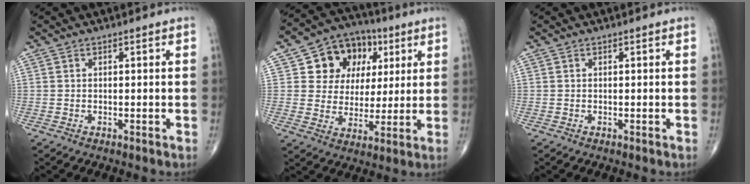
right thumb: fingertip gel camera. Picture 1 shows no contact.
{"total": 13.8, "force": [4.8, 11.2, 6.5], "torque": [-0.053, 0.000, 0.080]}
{"total": 0.0}